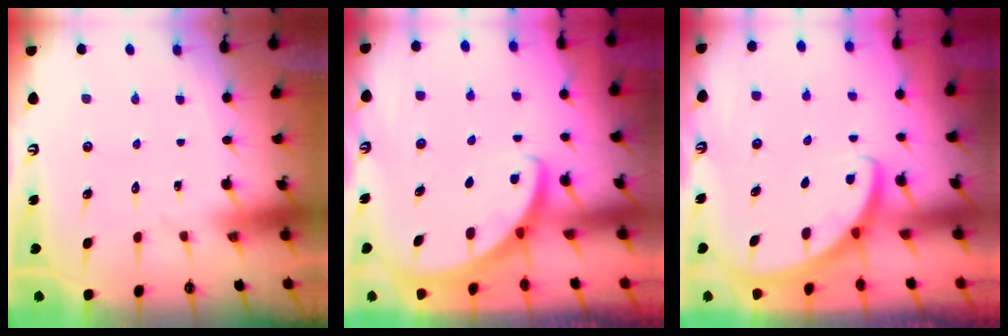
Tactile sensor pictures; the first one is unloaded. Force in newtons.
{"total": 2.8, "press": 2.8, "slide": 0.2}
{"total": 2.8, "press": 2.8, "slide": 0.2}